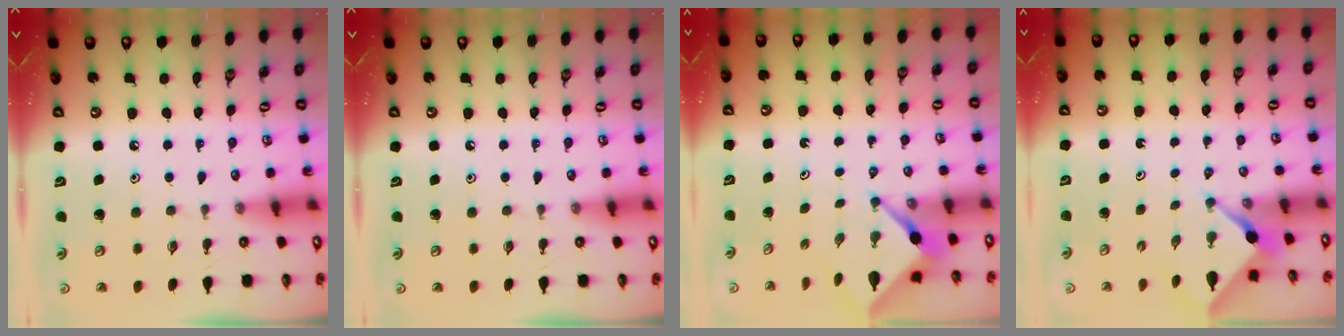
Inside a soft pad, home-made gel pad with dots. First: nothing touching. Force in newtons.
{"total": 0.0}
{"total": 3.3, "press": 3.3, "slide": 0.2}
{"total": 2.5, "press": 2.5, "slide": 0.2}